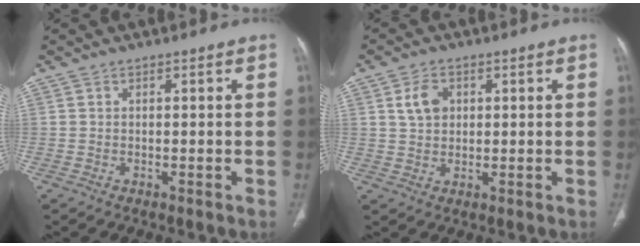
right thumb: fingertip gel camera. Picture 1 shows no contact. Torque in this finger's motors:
{"motor_torque": [-0.46, 0.45, 0.51, 0.15, 0.02]}